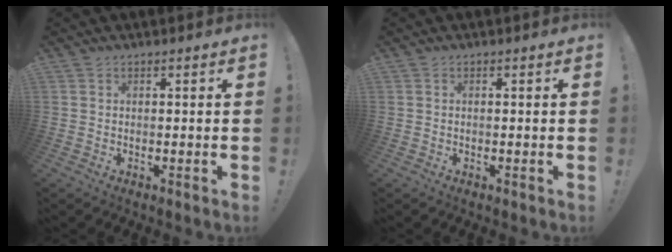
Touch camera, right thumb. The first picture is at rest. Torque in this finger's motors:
{"motor_torque": [0.04, -0.06, 0.05, -0.05, 0.00]}